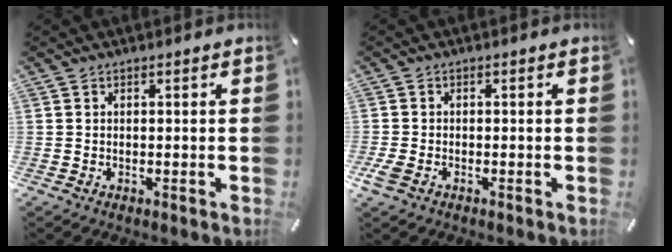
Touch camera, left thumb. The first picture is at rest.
{"total": 2.1, "force": [-1.2, 1.2, 1.3], "torque": [-0.041, -0.005, -0.026]}